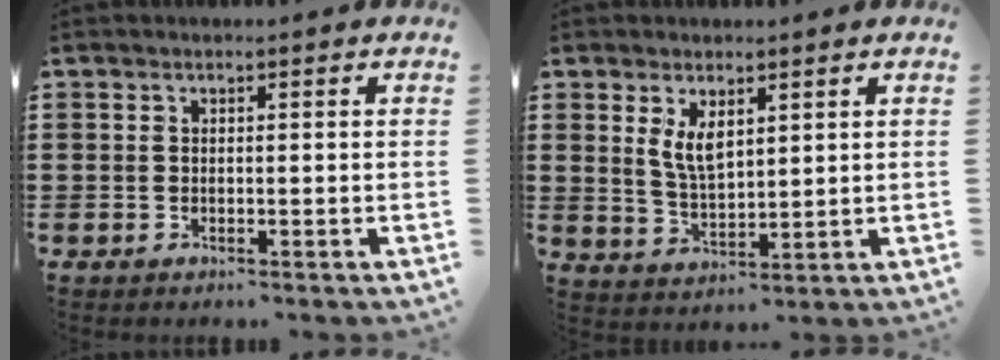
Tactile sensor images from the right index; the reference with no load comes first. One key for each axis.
{"total": 4.4, "fx": 2.1, "fy": 1.8, "fz": 3.4, "tx": -0.063, "ty": -0.001, "tz": 0.037}